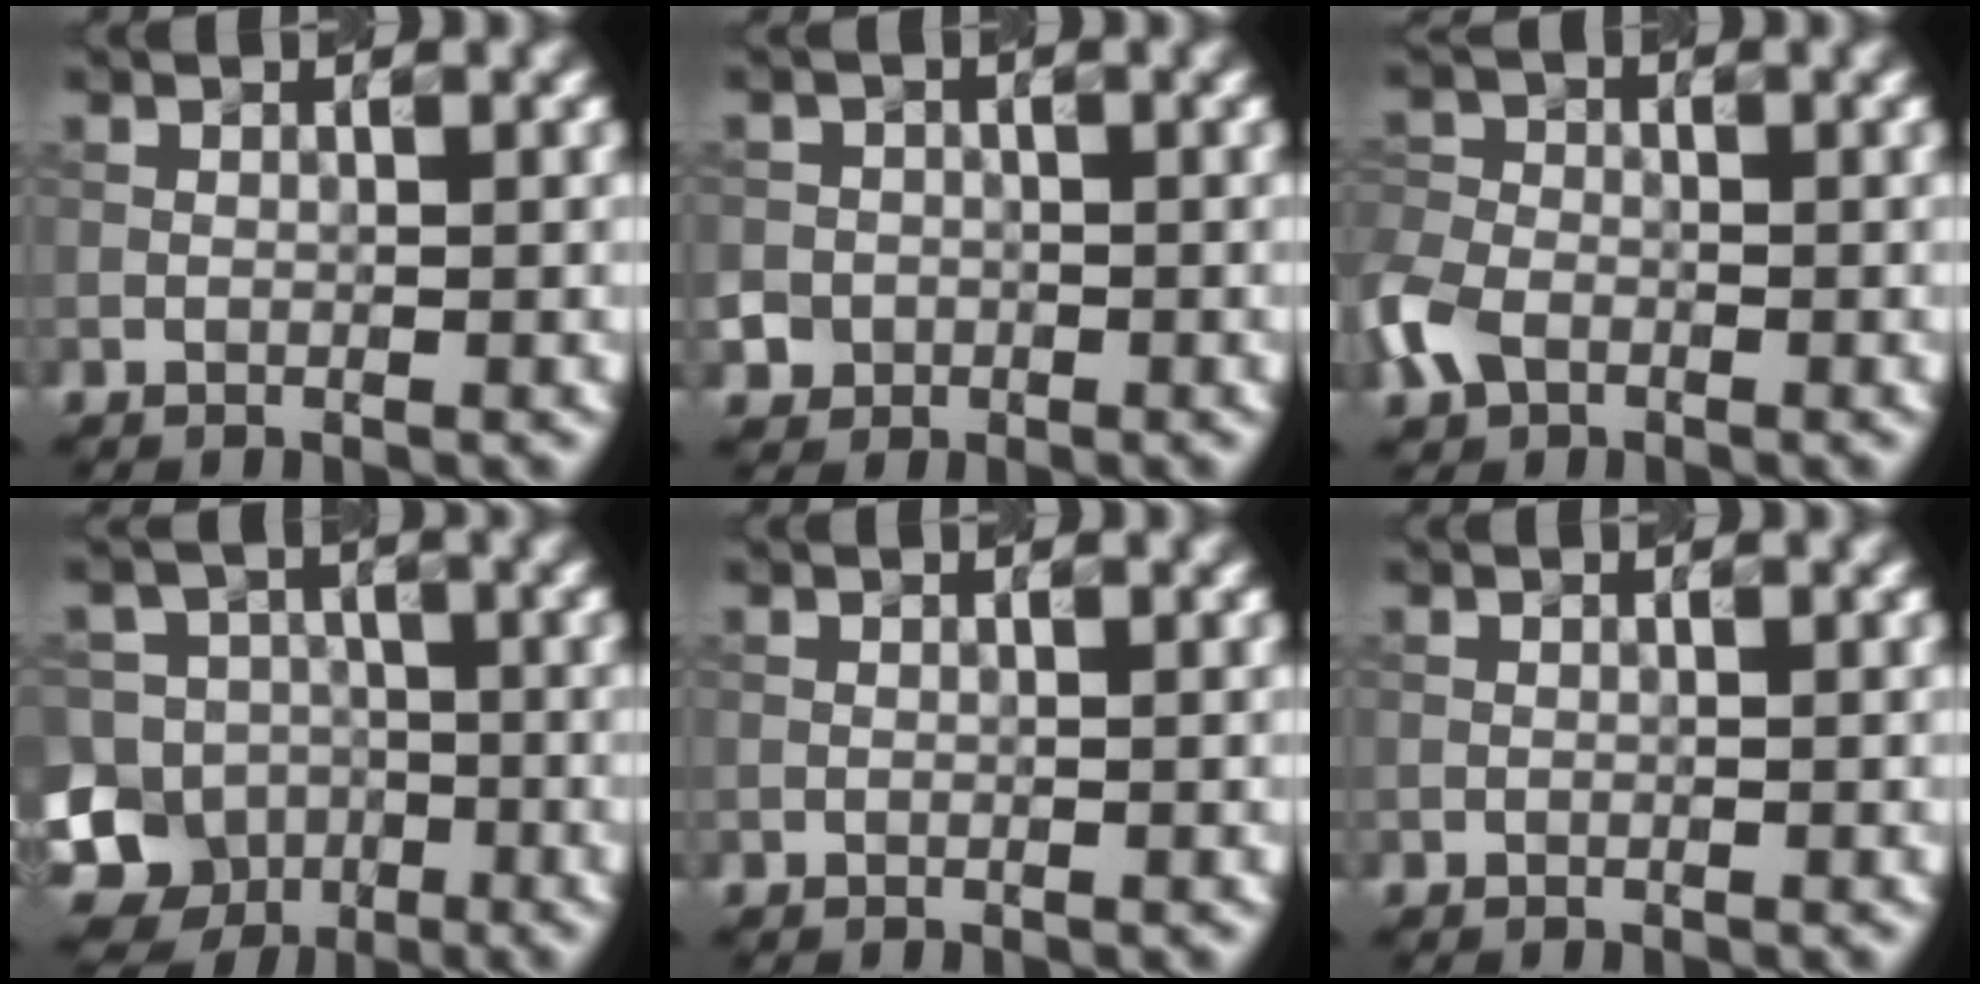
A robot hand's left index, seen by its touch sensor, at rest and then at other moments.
{"total": 3.4, "force": [-1.5, 3.1, 0.4], "torque": [0.010, 0.001, -0.036]}
{"total": 3.9, "force": [-2.0, 2.8, 1.9], "torque": [-0.051, 0.000, -0.052]}
{"total": 12.0, "force": [-6.1, 9.8, 3.0], "torque": [-0.062, -0.007, -0.124]}
{"total": 0.0}
{"total": 0.0}